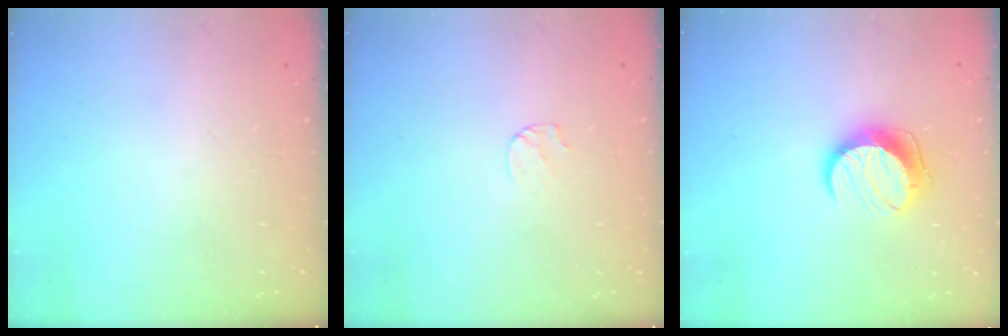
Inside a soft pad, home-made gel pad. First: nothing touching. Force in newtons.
{"total": 4.6, "press": 4.6, "slide": 0.5}
{"total": 10.5, "press": 10.5, "slide": 0.4}